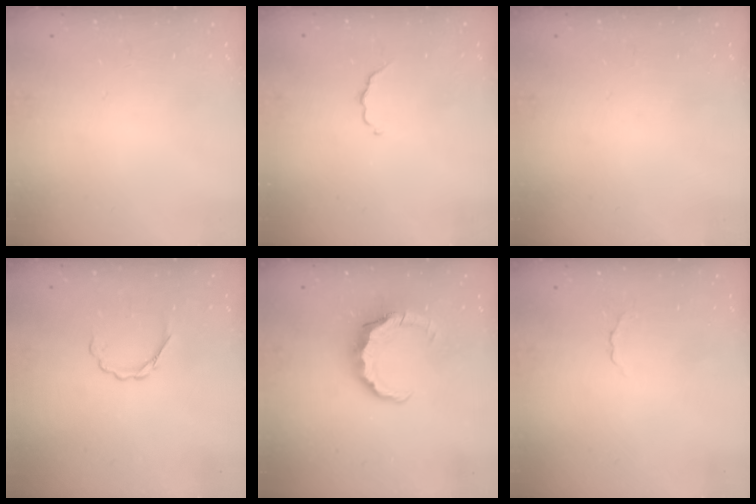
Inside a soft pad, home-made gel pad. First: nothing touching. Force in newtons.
{"total": 2.8, "press": 2.7, "slide": 0.5}
{"total": 0.0}
{"total": 3.0, "press": 2.8, "slide": 0.9}
{"total": 8.1, "press": 8.0, "slide": 1.1}
{"total": 1.6, "press": 1.5, "slide": 0.5}